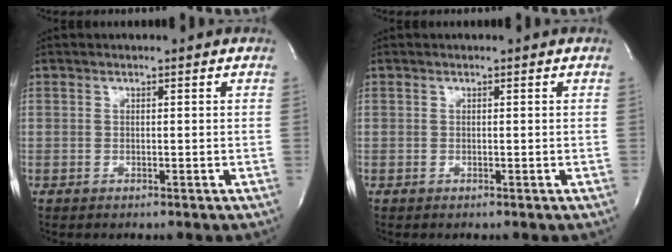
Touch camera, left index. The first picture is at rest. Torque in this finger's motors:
{"motor_torque": [0.00, 0.00, 0.00, 0.00]}